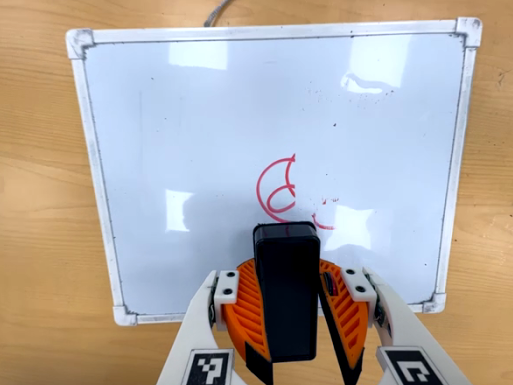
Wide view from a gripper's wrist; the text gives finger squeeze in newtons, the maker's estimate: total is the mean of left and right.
{"total": 10.7, "left": 11.1, "right": 10.3}